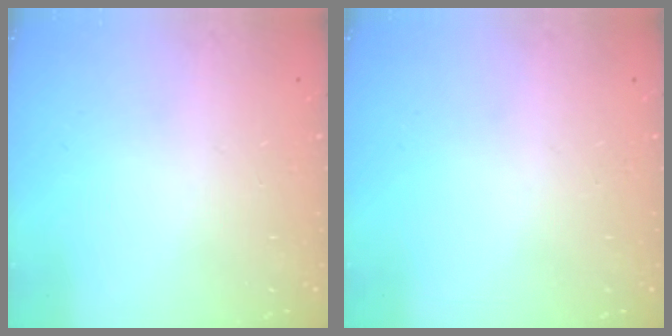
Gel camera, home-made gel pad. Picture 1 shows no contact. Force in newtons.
{"total": 0.0}